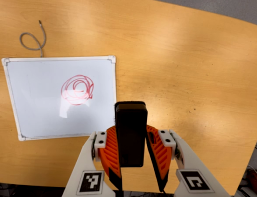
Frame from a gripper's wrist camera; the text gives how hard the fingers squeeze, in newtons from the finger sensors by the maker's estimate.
{"total": 7.2, "left": 5.5, "right": 8.9}